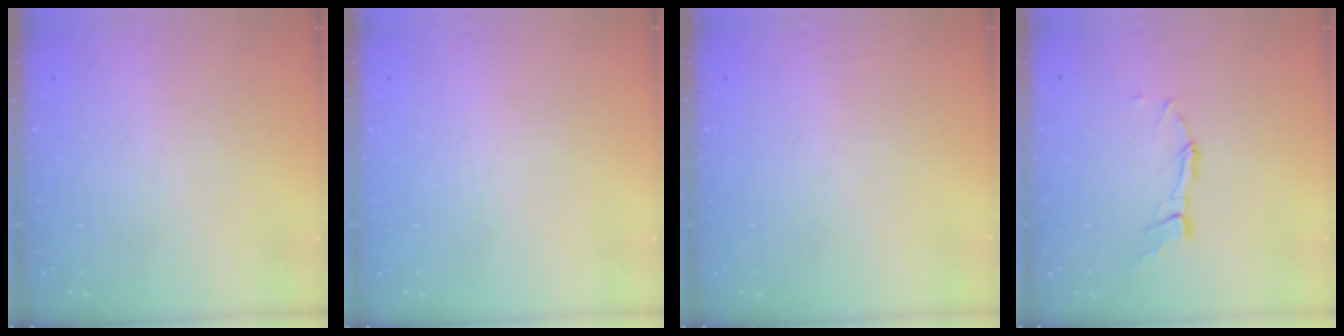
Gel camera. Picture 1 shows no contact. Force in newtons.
{"total": 0.0}
{"total": 0.0}
{"total": 6.7, "press": 6.7, "slide": 0.4}